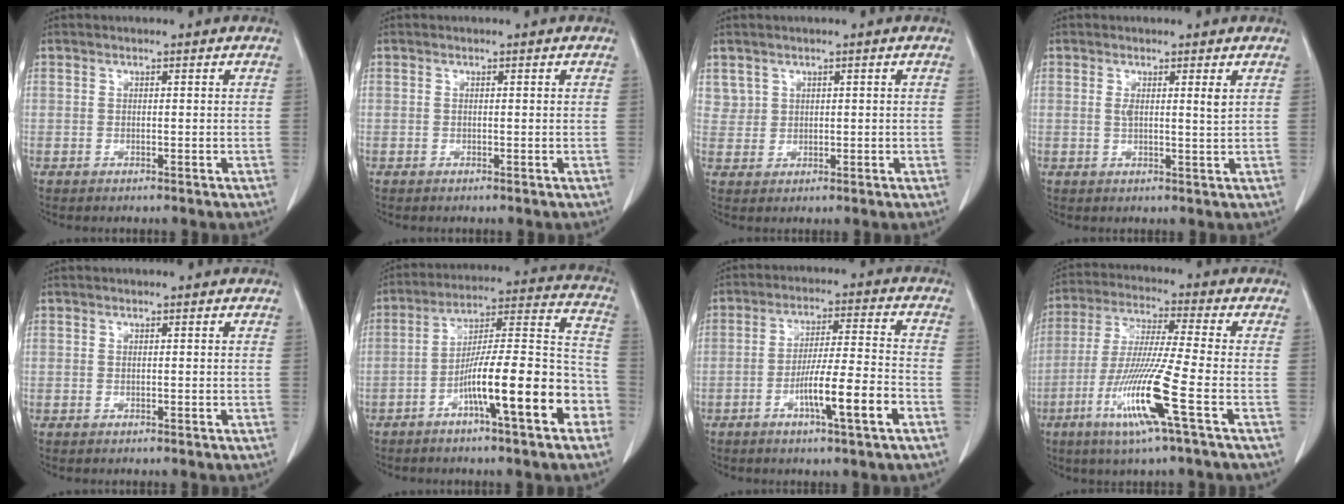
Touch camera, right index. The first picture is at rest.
{"total": 0.0}
{"total": 2.3, "force": [1.3, 1.9, -0.1], "torque": [0.018, 0.006, 0.019]}
{"total": 2.3, "force": [1.0, -0.1, 2.1], "torque": [-0.040, -0.003, 0.019]}
{"total": 0.0}
{"total": 15.8, "force": [-6.7, 1.8, 14.2], "torque": [-0.217, 0.020, -0.107]}
{"total": 9.8, "force": [-4.3, 0.0, 8.8], "torque": [-0.151, 0.000, -0.073]}
{"total": 13.0, "force": [-5.2, -1.2, 11.9], "torque": [-0.238, -0.025, -0.102]}